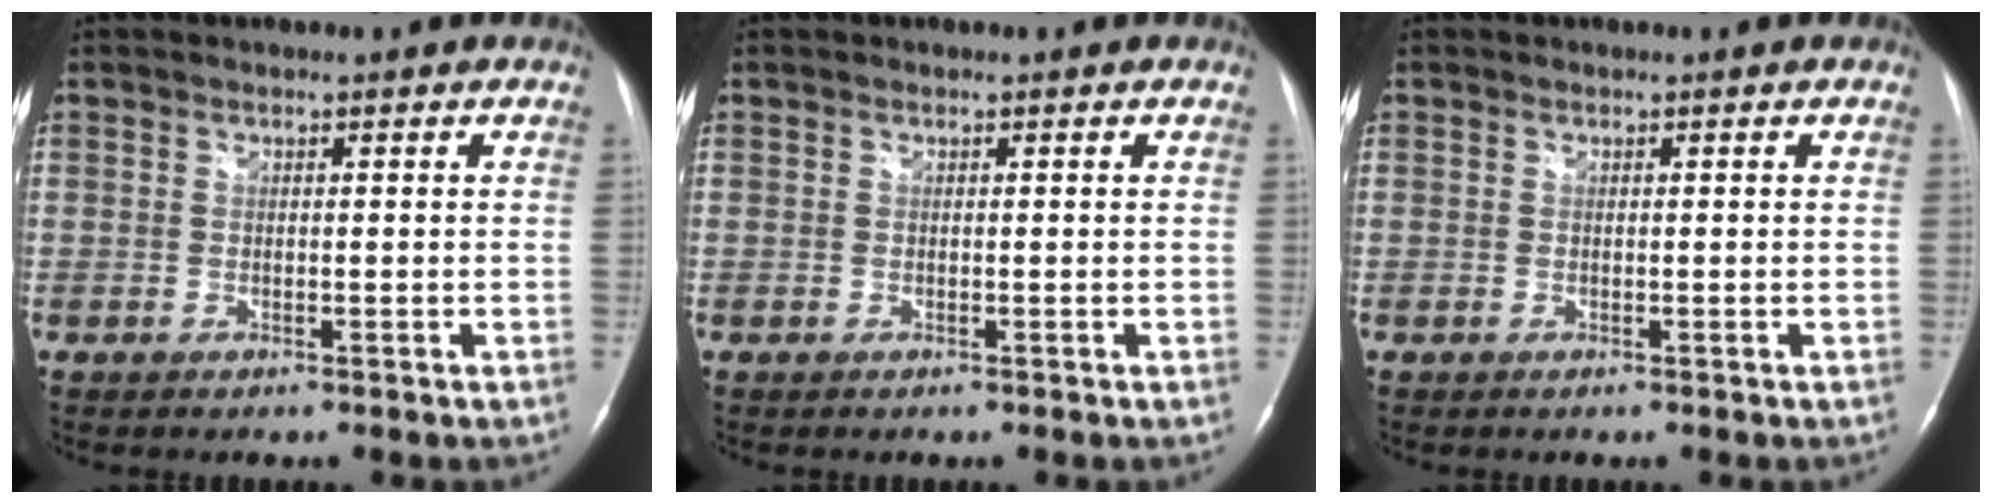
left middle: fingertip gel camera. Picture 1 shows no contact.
{"total": 0.0}
{"total": 0.0}